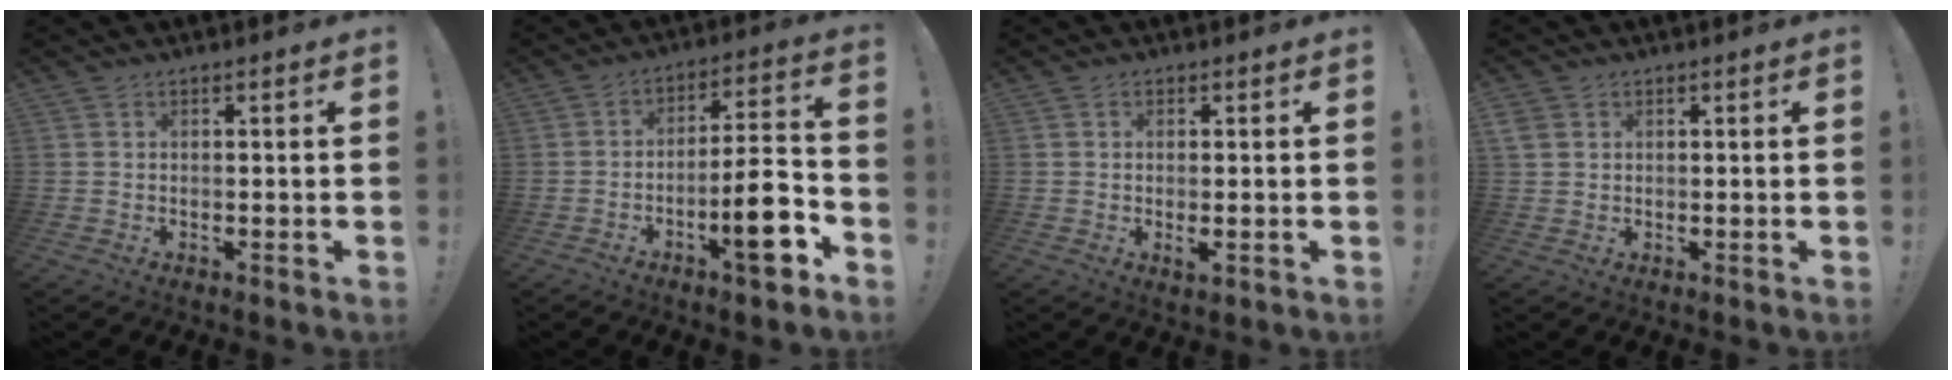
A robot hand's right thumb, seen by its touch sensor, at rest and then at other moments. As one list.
[{"total": 14.1, "force": [-6.2, 3.4, 12.2], "torque": [-0.173, 0.028, -0.098]}, {"total": 2.2, "force": [0.1, 0.5, 2.2], "torque": [-0.035, -0.006, 0.000]}, {"total": 3.6, "force": [1.4, 3.1, 1.1], "torque": [-0.017, -0.001, 0.030]}]